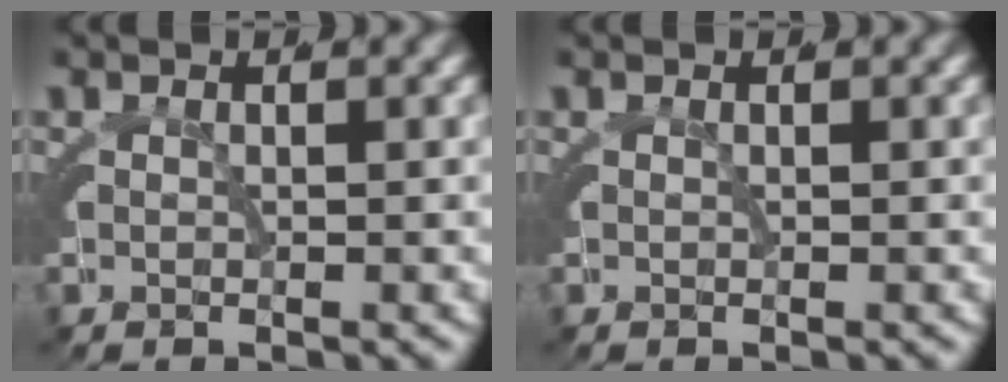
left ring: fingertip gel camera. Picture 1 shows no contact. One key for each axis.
{"total": 0.0}